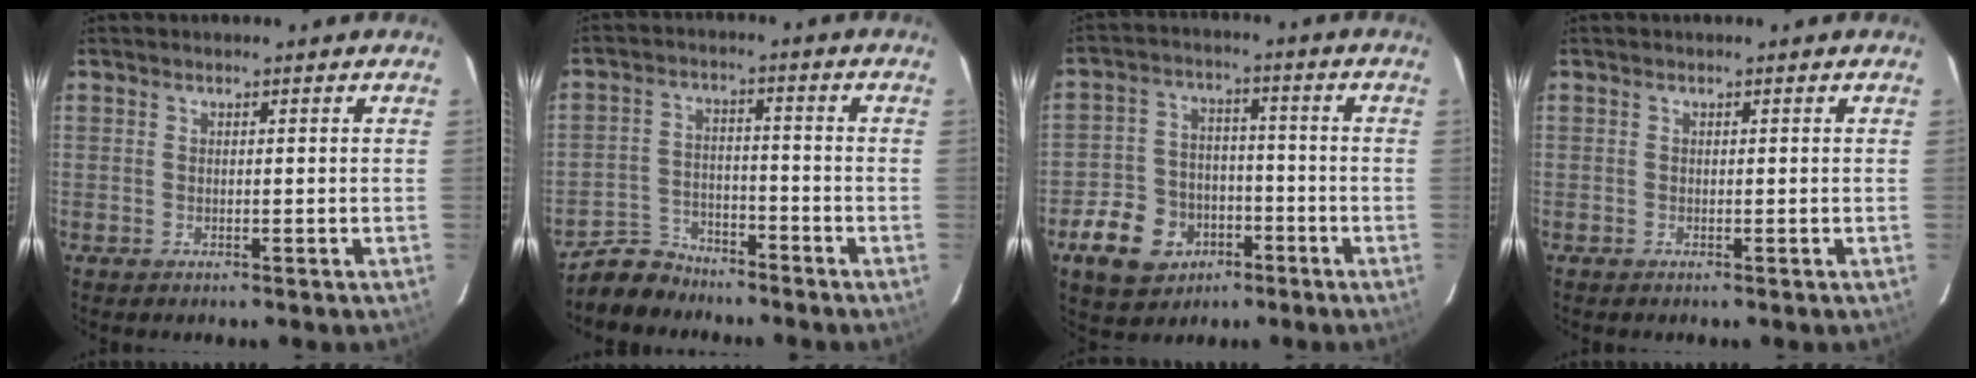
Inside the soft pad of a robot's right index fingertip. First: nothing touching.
{"total": 7.5, "force": [-6.7, 3.4, 1.0], "torque": [-0.043, 0.015, -0.114]}
{"total": 12.4, "force": [-6.3, 9.4, 5.1], "torque": [-0.143, 0.023, -0.087]}
{"total": 0.0}